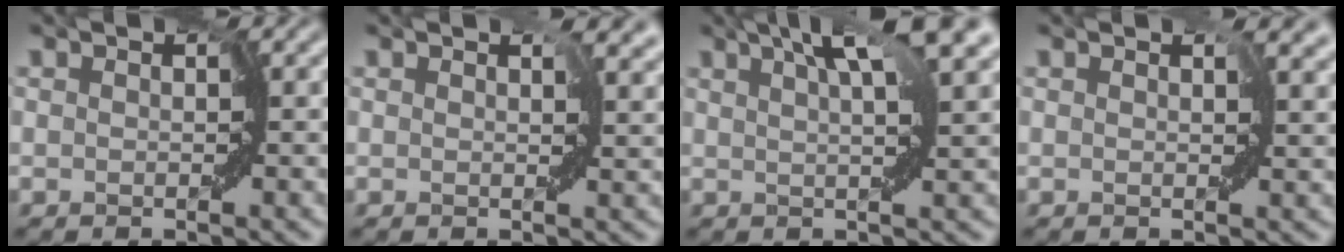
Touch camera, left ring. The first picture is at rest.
{"total": 2.3, "force": [1.2, 1.2, 1.5], "torque": [-0.017, 0.000, 0.018]}
{"total": 6.7, "force": [4.1, 0.9, 5.2], "torque": [-0.066, 0.027, 0.063]}
{"total": 2.2, "force": [1.1, 1.2, 1.5], "torque": [-0.015, 0.004, 0.016]}